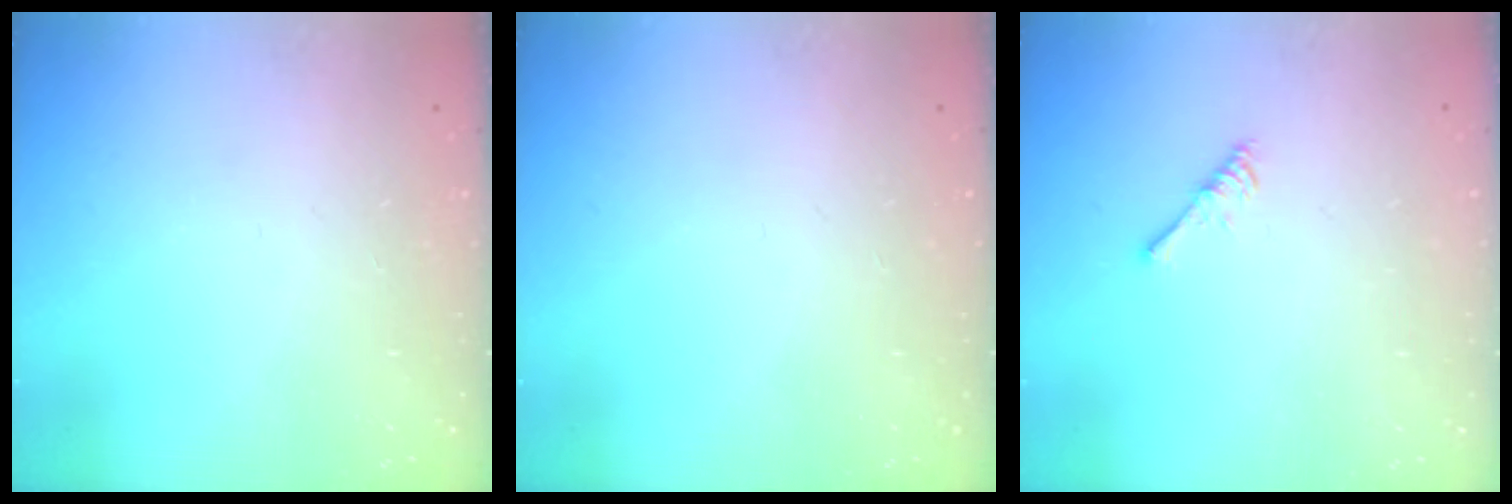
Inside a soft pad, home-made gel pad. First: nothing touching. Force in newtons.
{"total": 0.0}
{"total": 2.9, "press": 2.9, "slide": 0.5}